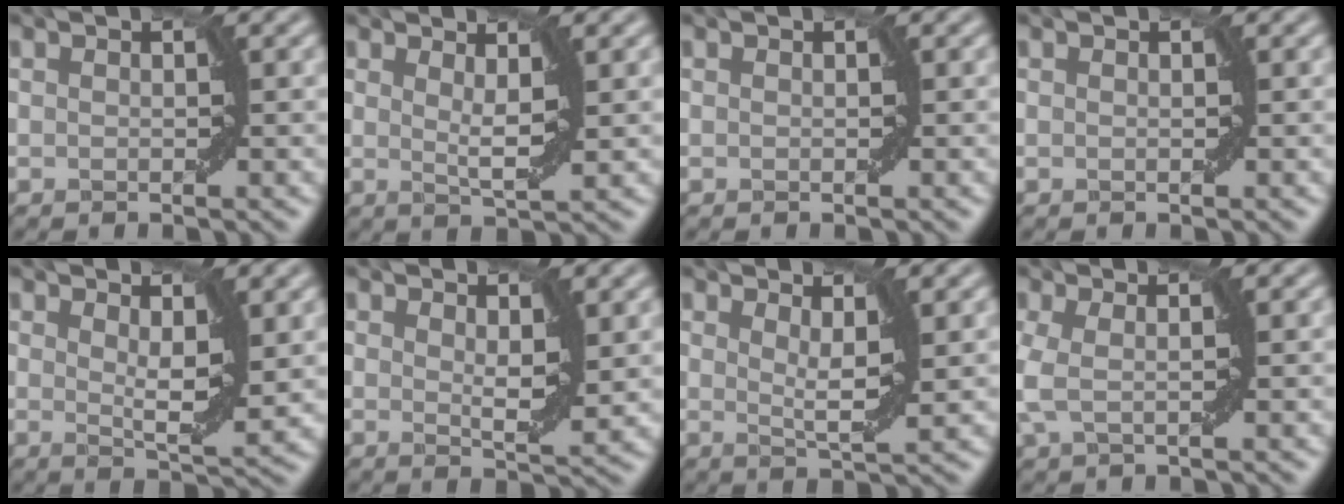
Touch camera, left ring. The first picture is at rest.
{"total": 2.3, "force": [1.2, 0.4, 2.0], "torque": [-0.031, -0.009, 0.020]}
{"total": 0.0}
{"total": 0.0}
{"total": 3.5, "force": [1.5, 0.9, 3.1], "torque": [-0.048, -0.010, 0.027]}
{"total": 2.6, "force": [1.3, 0.7, 2.2], "torque": [-0.036, -0.009, 0.023]}
{"total": 2.7, "force": [1.4, 0.4, 2.2], "torque": [-0.037, -0.008, 0.024]}
{"total": 2.3, "force": [0.2, 0.5, 2.2], "torque": [-0.053, 0.006, 0.000]}